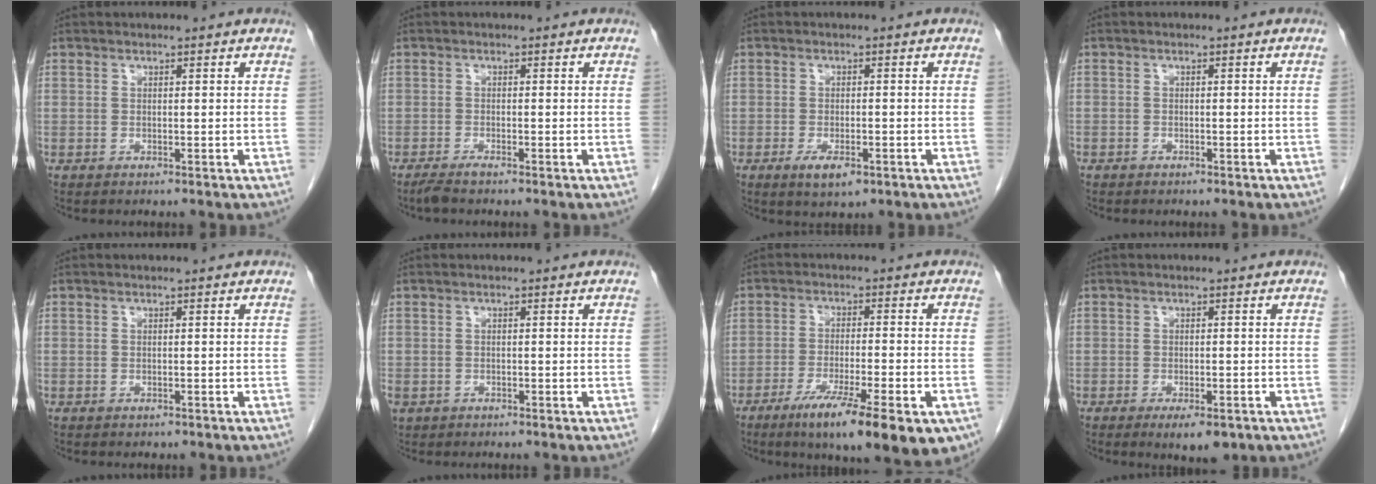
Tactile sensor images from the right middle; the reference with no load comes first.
{"total": 1.7, "force": [-1.4, 0.0, 0.9], "torque": [-0.026, -0.006, -0.029]}
{"total": 3.9, "force": [-2.0, 1.4, 3.0], "torque": [-0.056, -0.004, -0.026]}
{"total": 0.5, "force": [-0.4, 0.2, 0.2], "torque": [-0.004, 0.002, -0.011]}
{"total": 0.0}
{"total": 2.1, "force": [-1.1, 1.7, 0.7], "torque": [-0.018, -0.001, -0.016]}
{"total": 15.4, "force": [-9.1, 2.3, 12.3], "torque": [-0.147, -0.029, -0.138]}
{"total": 4.7, "force": [-2.7, 1.6, 3.4], "torque": [-0.046, -0.005, -0.031]}